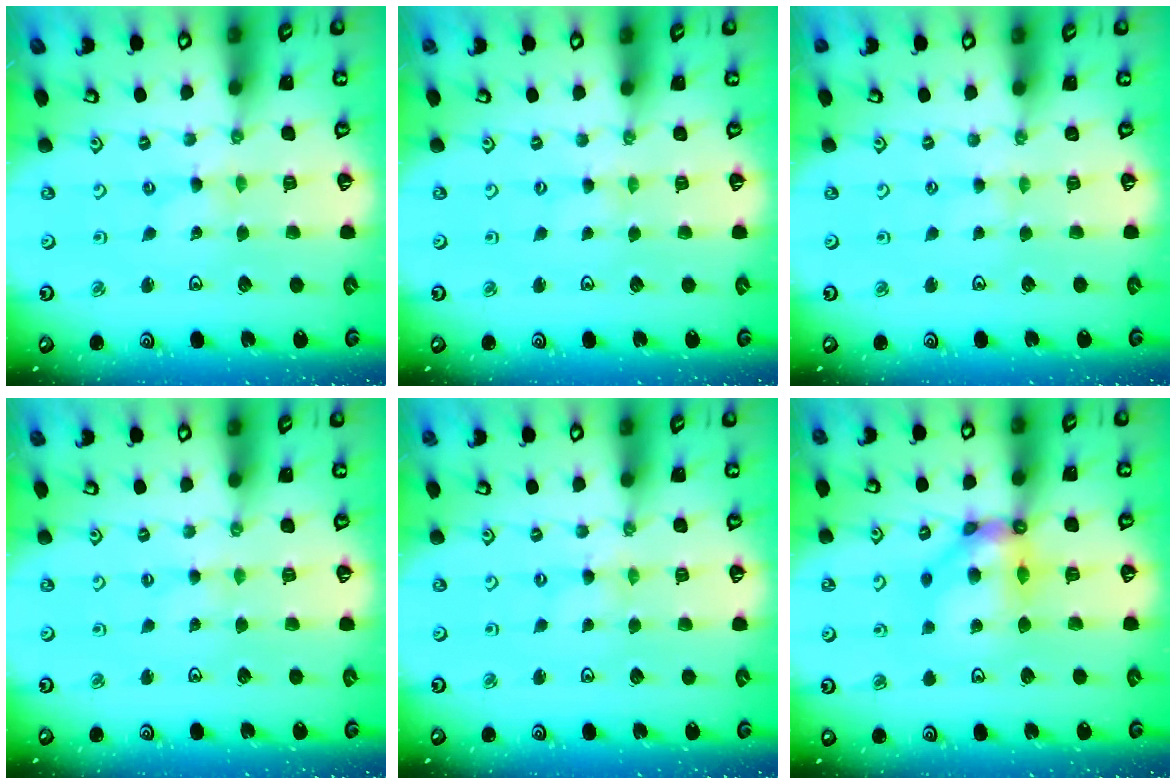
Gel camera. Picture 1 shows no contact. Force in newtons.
{"total": 0.0}
{"total": 1.3, "press": 1.3, "slide": 0.4}
{"total": 0.0}
{"total": 0.5, "press": 0.5, "slide": 0.1}
{"total": 10.6, "press": 10.6, "slide": 1.3}